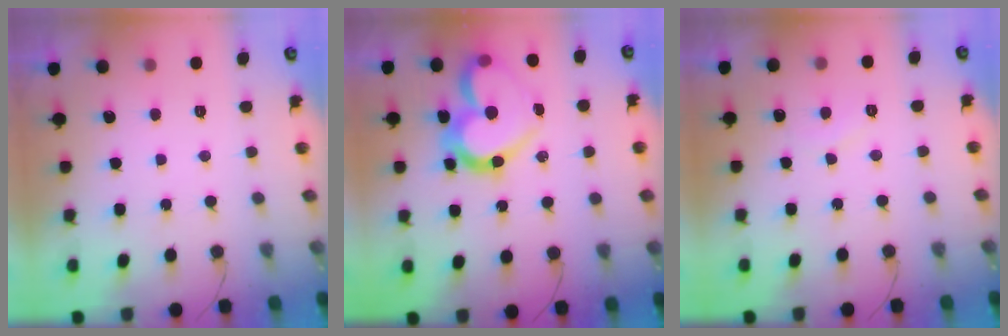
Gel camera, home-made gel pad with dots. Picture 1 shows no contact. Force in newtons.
{"total": 17.6, "press": 17.5, "slide": 1.6}
{"total": 6.2, "press": 6.2, "slide": 0.5}